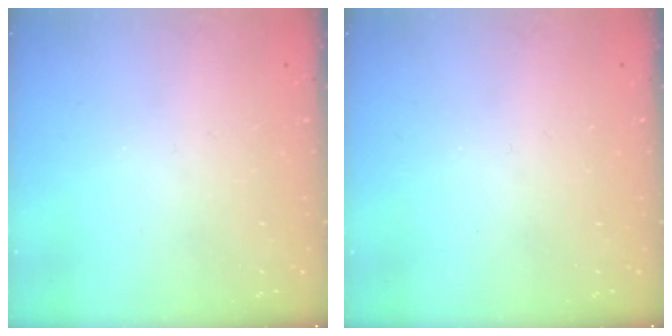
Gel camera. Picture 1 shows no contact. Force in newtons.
{"total": 0.0}